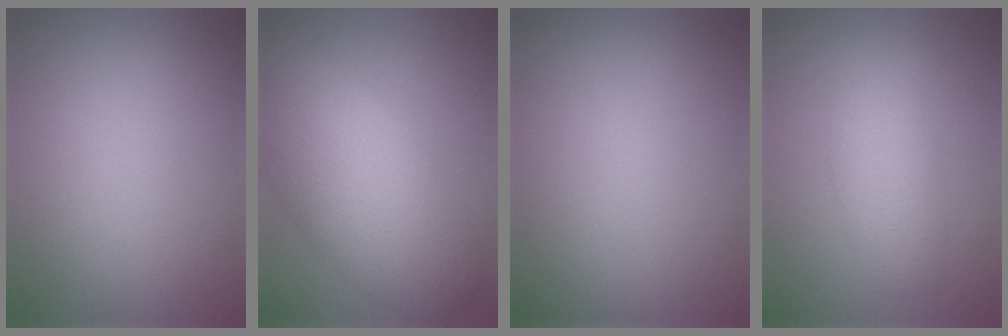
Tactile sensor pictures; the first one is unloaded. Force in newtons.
{"total": 8.3, "press": 8.3, "slide": 0.7}
{"total": 0.0}
{"total": 3.0, "press": 3.0, "slide": 0.1}